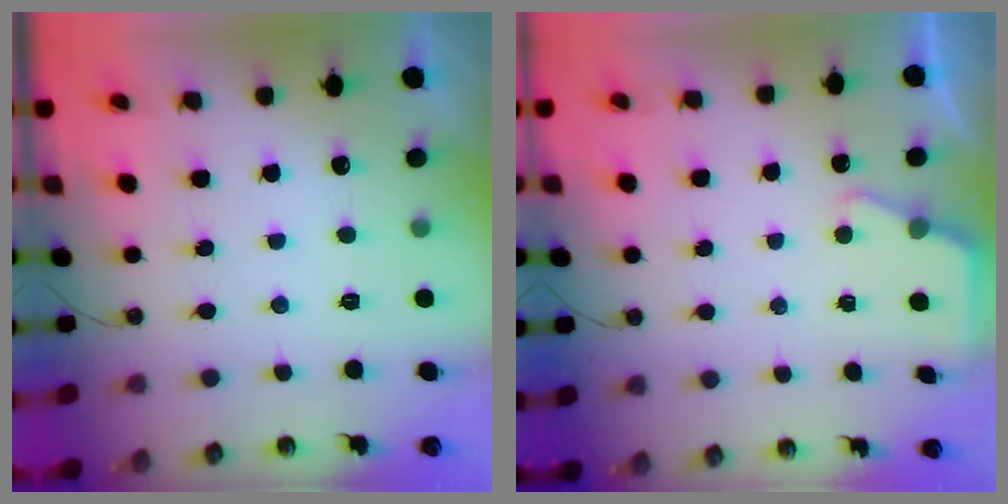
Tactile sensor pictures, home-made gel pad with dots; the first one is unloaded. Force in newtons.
{"total": 2.7, "press": 2.7, "slide": 0.2}